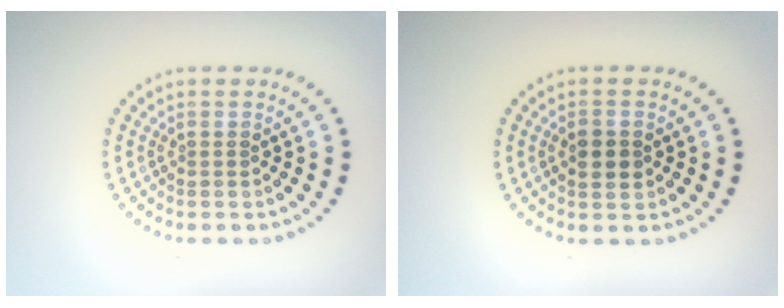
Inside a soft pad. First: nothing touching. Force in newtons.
{"total": 2.3, "press": 2.3, "slide": 0.1}